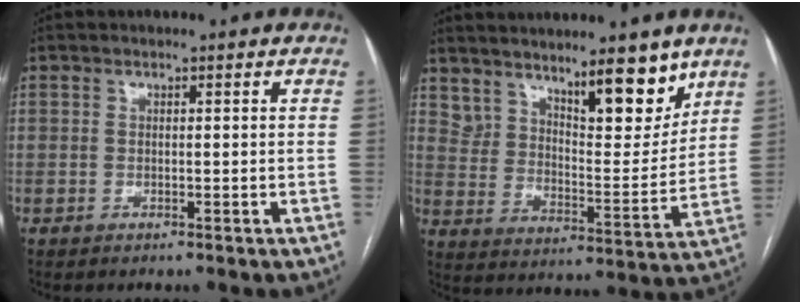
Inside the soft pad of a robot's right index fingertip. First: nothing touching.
{"total": 12.4, "force": [9.4, 3.4, 7.3], "torque": [-0.114, -0.008, 0.163]}